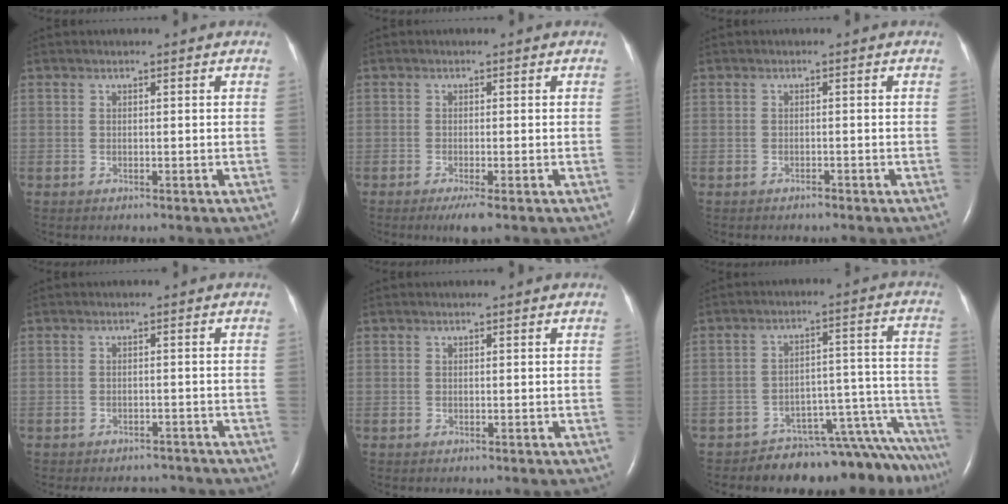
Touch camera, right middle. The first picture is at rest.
{"total": 2.5, "force": [-1.5, 0.1, 2.1], "torque": [-0.038, -0.009, -0.026]}
{"total": 0.5, "force": [-0.5, 0.1, 0.1], "torque": [-0.008, -0.001, -0.009]}
{"total": 5.9, "force": [-5.5, 2.1, 1.0], "torque": [-0.012, 0.001, -0.064]}
{"total": 0.0}
{"total": 14.0, "force": [-13.6, 1.8, 2.8], "torque": [0.013, 0.063, -0.175]}